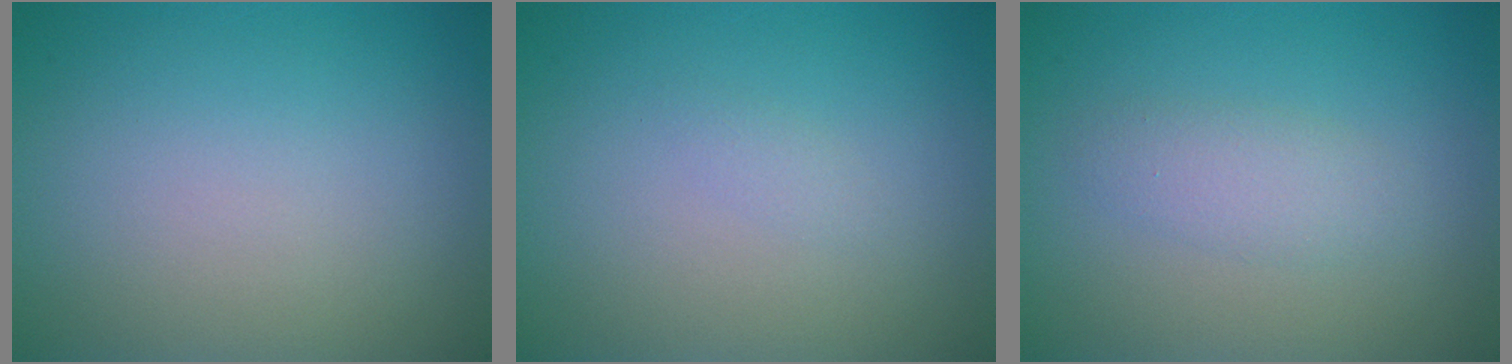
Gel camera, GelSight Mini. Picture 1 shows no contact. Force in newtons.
{"total": 0.6, "press": 0.6, "slide": 0.1}
{"total": 2.1, "press": 2.1, "slide": 0.1}